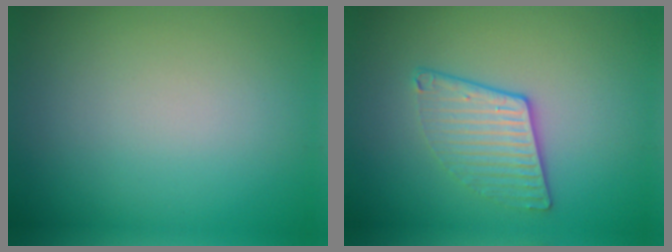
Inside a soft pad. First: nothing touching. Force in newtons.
{"total": 3.1, "press": 2.7, "slide": 1.5}